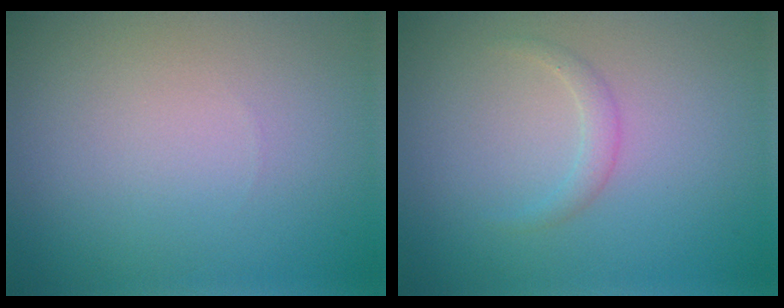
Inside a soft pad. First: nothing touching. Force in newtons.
{"total": 1.2, "press": 1.1, "slide": 0.1}